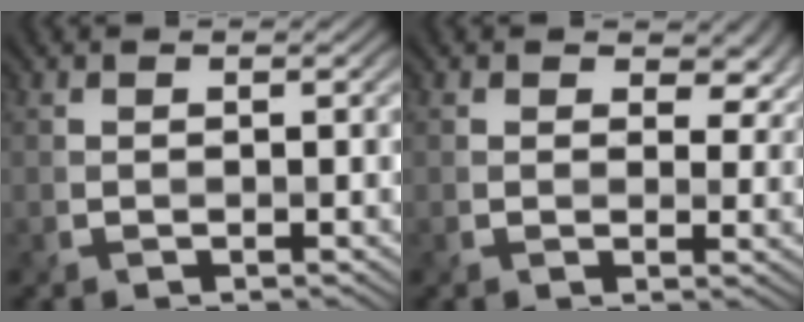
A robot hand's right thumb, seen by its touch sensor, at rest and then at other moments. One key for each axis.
{"total": 4.7, "fx": 2.3, "fy": 2.9, "fz": 2.9, "tx": -0.039, "ty": -0.007, "tz": 0.032}